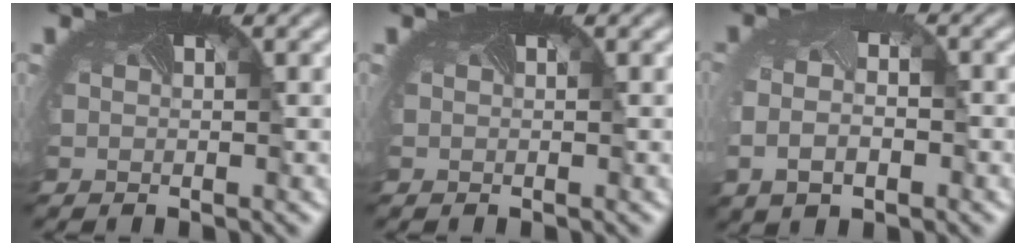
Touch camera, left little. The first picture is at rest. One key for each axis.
{"total": 0.0}
{"total": 4.5, "fx": -0.8, "fy": 2.9, "fz": 3.3, "tx": -0.085, "ty": -0.016, "tz": -0.010}